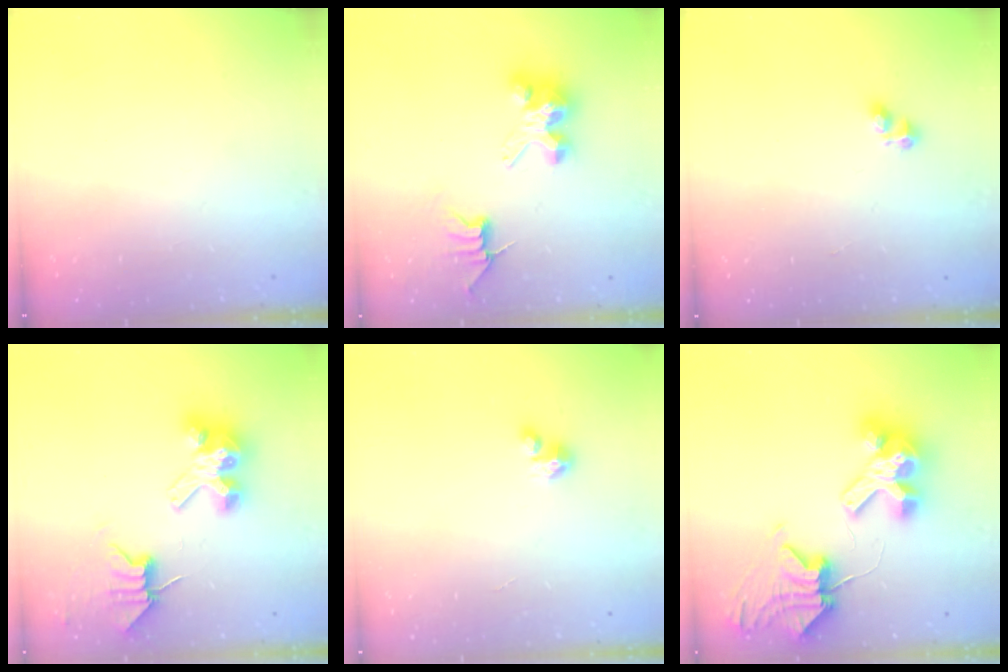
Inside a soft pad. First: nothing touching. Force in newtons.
{"total": 8.3, "press": 8.3, "slide": 0.5}
{"total": 2.7, "press": 2.7, "slide": 0.4}
{"total": 9.5, "press": 9.5, "slide": 0.8}
{"total": 2.8, "press": 2.8, "slide": 0.2}
{"total": 11.3, "press": 11.2, "slide": 1.5}